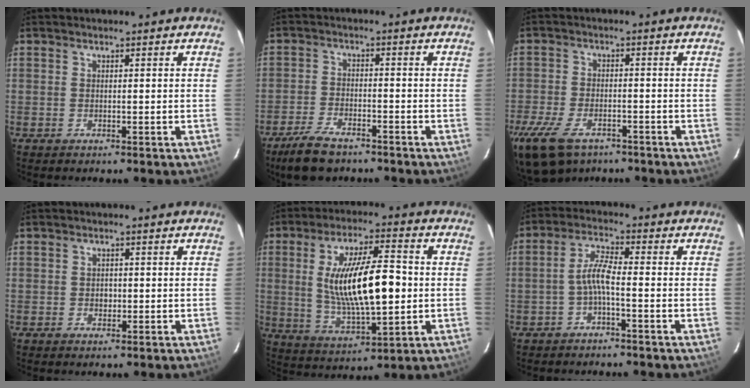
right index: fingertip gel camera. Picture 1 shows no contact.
{"total": 8.3, "force": [-6.5, 3.2, 4.1], "torque": [-0.113, -0.009, -0.119]}
{"total": 12.9, "force": [-8.8, 6.6, 6.8], "torque": [-0.177, -0.030, -0.158]}
{"total": 1.5, "force": [-0.2, 1.4, 0.6], "torque": [-0.010, 0.003, -0.002]}
{"total": 17.3, "force": [0.4, 5.4, 16.4], "torque": [-0.295, 0.000, 0.021]}
{"total": 4.2, "force": [-1.7, 0.5, 3.8], "torque": [-0.085, 0.012, -0.034]}